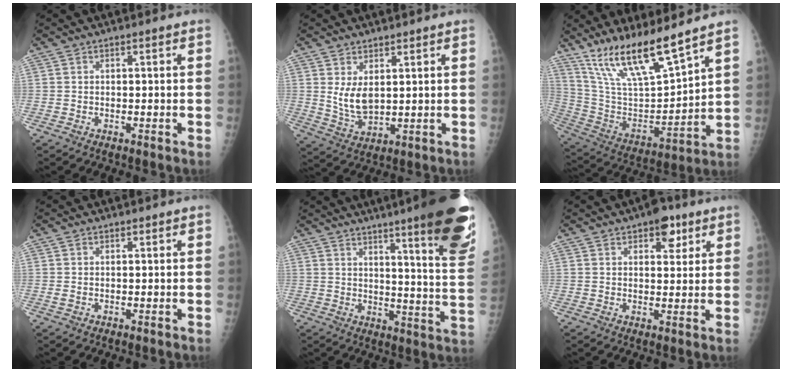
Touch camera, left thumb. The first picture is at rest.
{"total": 6.0, "force": [2.0, 3.5, 4.5], "torque": [-0.075, -0.023, 0.050]}
{"total": 17.5, "force": [13.6, 2.8, 10.7], "torque": [-0.180, -0.069, 0.268]}
{"total": 0.9, "force": [0.4, 0.6, 0.6], "torque": [-0.010, -0.003, 0.008]}
{"total": 22.0, "force": [14.2, 2.2, 16.7], "torque": [-0.201, -0.081, 0.182]}
{"total": 6.1, "force": [3.5, 3.2, 3.8], "torque": [-0.024, -0.012, 0.043]}